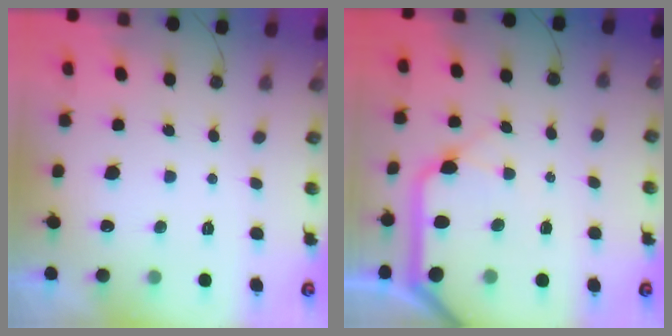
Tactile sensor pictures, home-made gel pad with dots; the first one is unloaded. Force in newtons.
{"total": 14.2, "press": 14.0, "slide": 2.4}